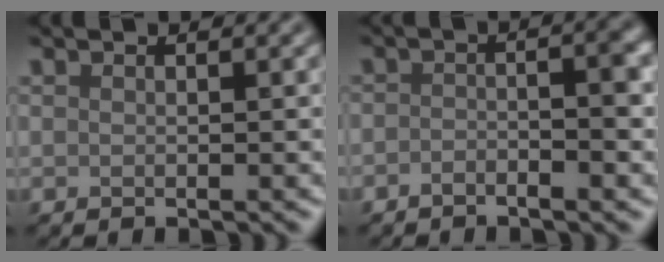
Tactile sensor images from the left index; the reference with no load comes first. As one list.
[{"total": 3.0, "force": [-1.3, 0.8, 2.6], "torque": [-0.042, 0.004, -0.027]}]